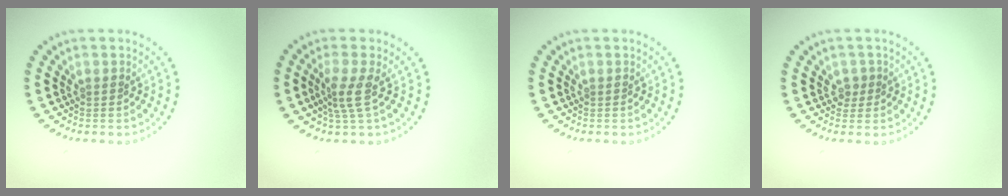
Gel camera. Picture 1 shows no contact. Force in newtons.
{"total": 2.3, "press": 1.6, "slide": 1.7}
{"total": 0.0}
{"total": 1.2, "press": 1.0, "slide": 0.6}